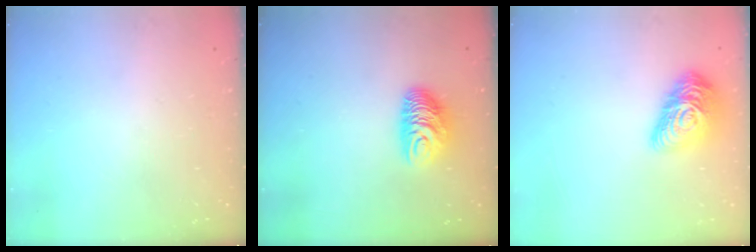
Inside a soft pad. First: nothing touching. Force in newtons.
{"total": 9.6, "press": 9.6, "slide": 1.0}
{"total": 15.5, "press": 15.5, "slide": 0.8}